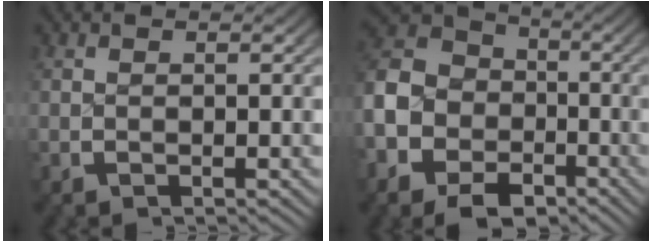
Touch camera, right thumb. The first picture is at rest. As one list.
[{"total": 12.5, "force": [-1.9, 10.5, 6.5], "torque": [-0.133, -0.024, -0.037]}]